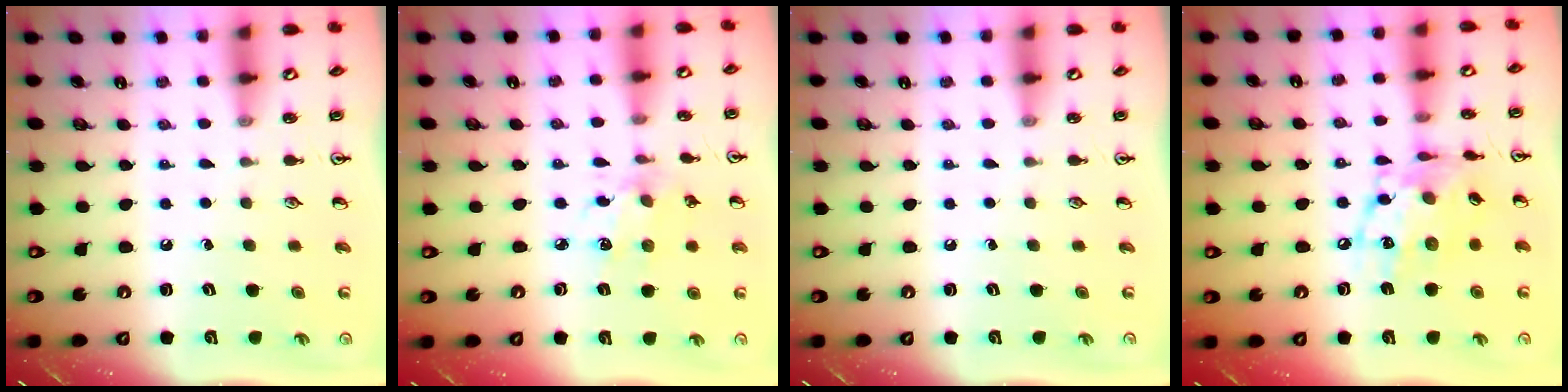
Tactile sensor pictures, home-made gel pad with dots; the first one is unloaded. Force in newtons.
{"total": 5.7, "press": 5.6, "slide": 0.6}
{"total": 0.0}
{"total": 14.4, "press": 14.3, "slide": 0.8}